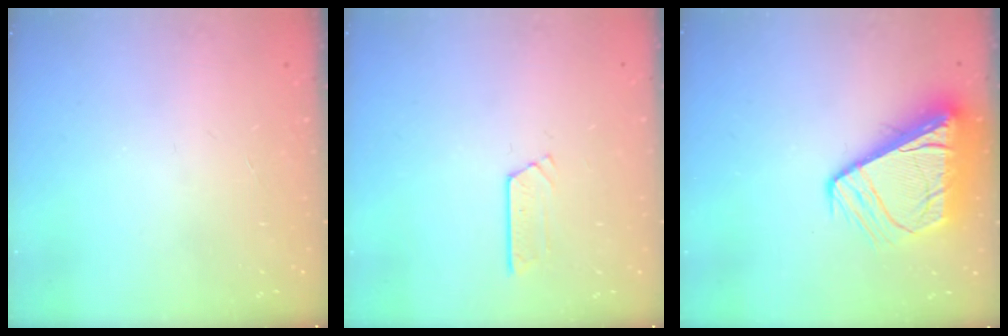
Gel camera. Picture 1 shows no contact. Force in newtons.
{"total": 2.5, "press": 2.5, "slide": 0.2}
{"total": 12.2, "press": 12.1, "slide": 1.5}